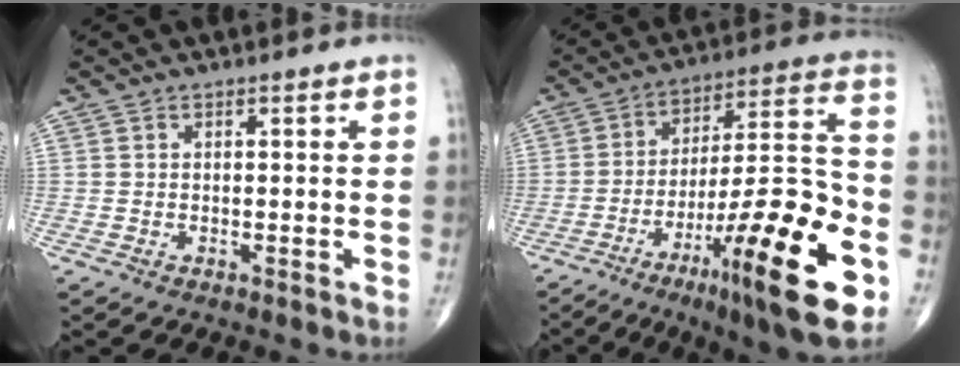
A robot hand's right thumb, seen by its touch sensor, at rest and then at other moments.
{"total": 25.4, "force": [-11.1, 5.2, 22.2], "torque": [-0.315, 0.056, -0.164]}